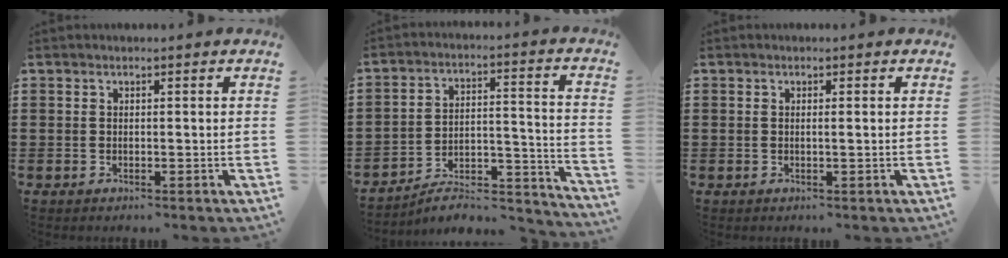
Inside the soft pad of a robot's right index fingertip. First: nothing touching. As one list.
[{"total": 5.5, "force": [-4.8, 1.6, 2.1], "torque": [-0.034, -0.004, -0.095]}, {"total": 0.6, "force": [0.0, 0.0, 0.6], "torque": [-0.011, -0.002, 0.000]}]